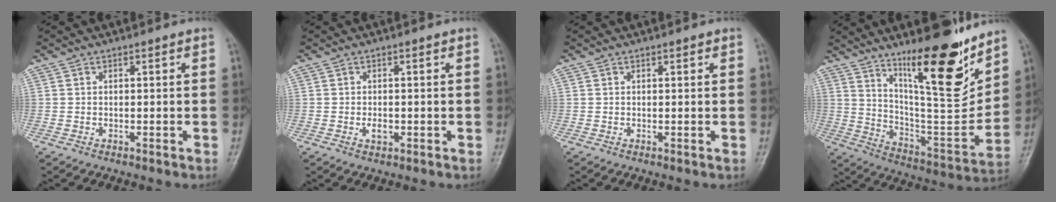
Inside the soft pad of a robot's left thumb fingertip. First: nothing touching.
{"total": 1.8, "force": [-0.4, 1.1, 1.3], "torque": [-0.019, -0.001, -0.006]}
{"total": 0.7, "force": [0.5, 0.3, 0.4], "torque": [-0.003, -0.001, 0.004]}
{"total": 20.7, "force": [13.9, 5.0, 14.5], "torque": [-0.183, -0.101, 0.236]}